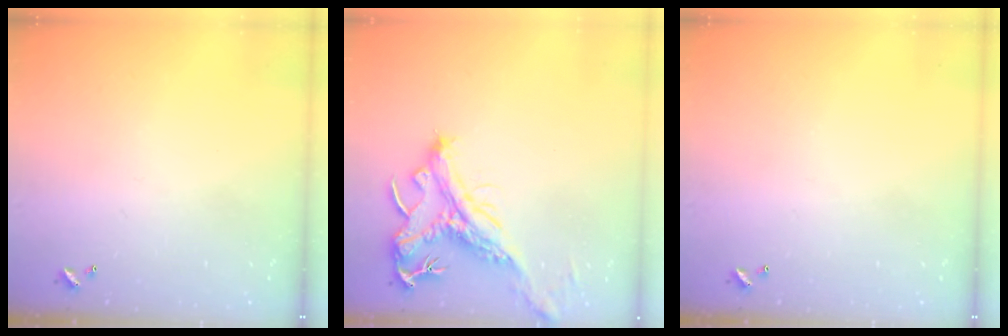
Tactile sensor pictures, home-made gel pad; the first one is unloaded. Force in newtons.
{"total": 2.0, "press": 1.5, "slide": 1.3}
{"total": 0.0}